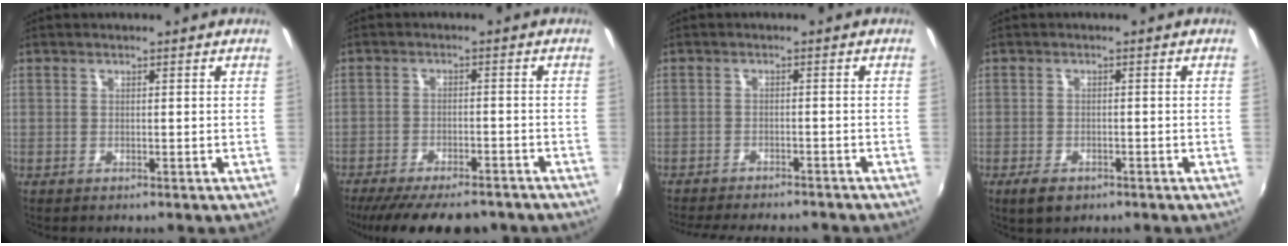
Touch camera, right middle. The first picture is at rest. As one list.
[{"total": 15.2, "force": [-12.5, 4.6, 7.5], "torque": [-0.154, -0.033, -0.182]}, {"total": 11.4, "force": [-10.1, 2.6, 4.6], "torque": [-0.104, -0.020, -0.146]}, {"total": 3.9, "force": [-2.4, 2.0, 2.2], "torque": [-0.052, -0.011, -0.042]}]